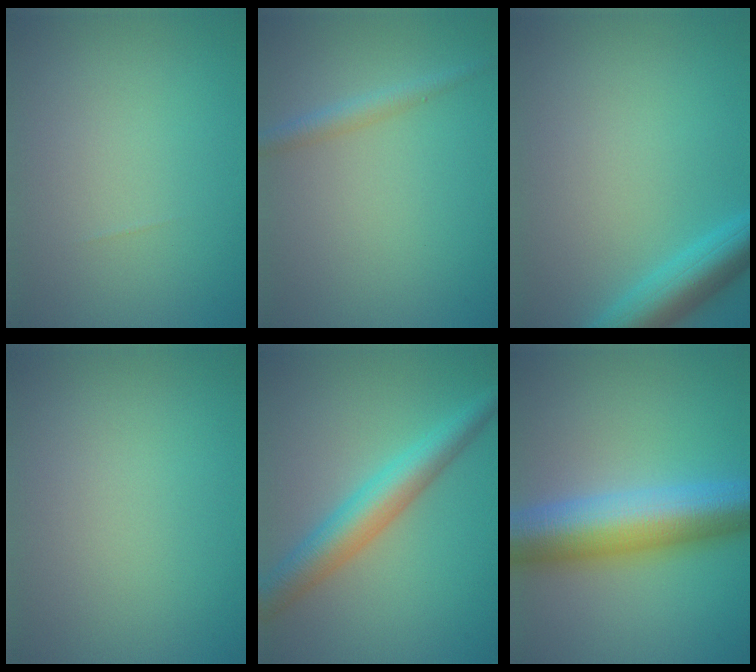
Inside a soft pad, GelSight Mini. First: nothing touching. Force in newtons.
{"total": 1.7, "press": 1.7, "slide": 0.1}
{"total": 4.7, "press": 4.7, "slide": 0.2}
{"total": 0.0}
{"total": 5.3, "press": 5.3, "slide": 0.1}
{"total": 9.9, "press": 9.9, "slide": 0.1}